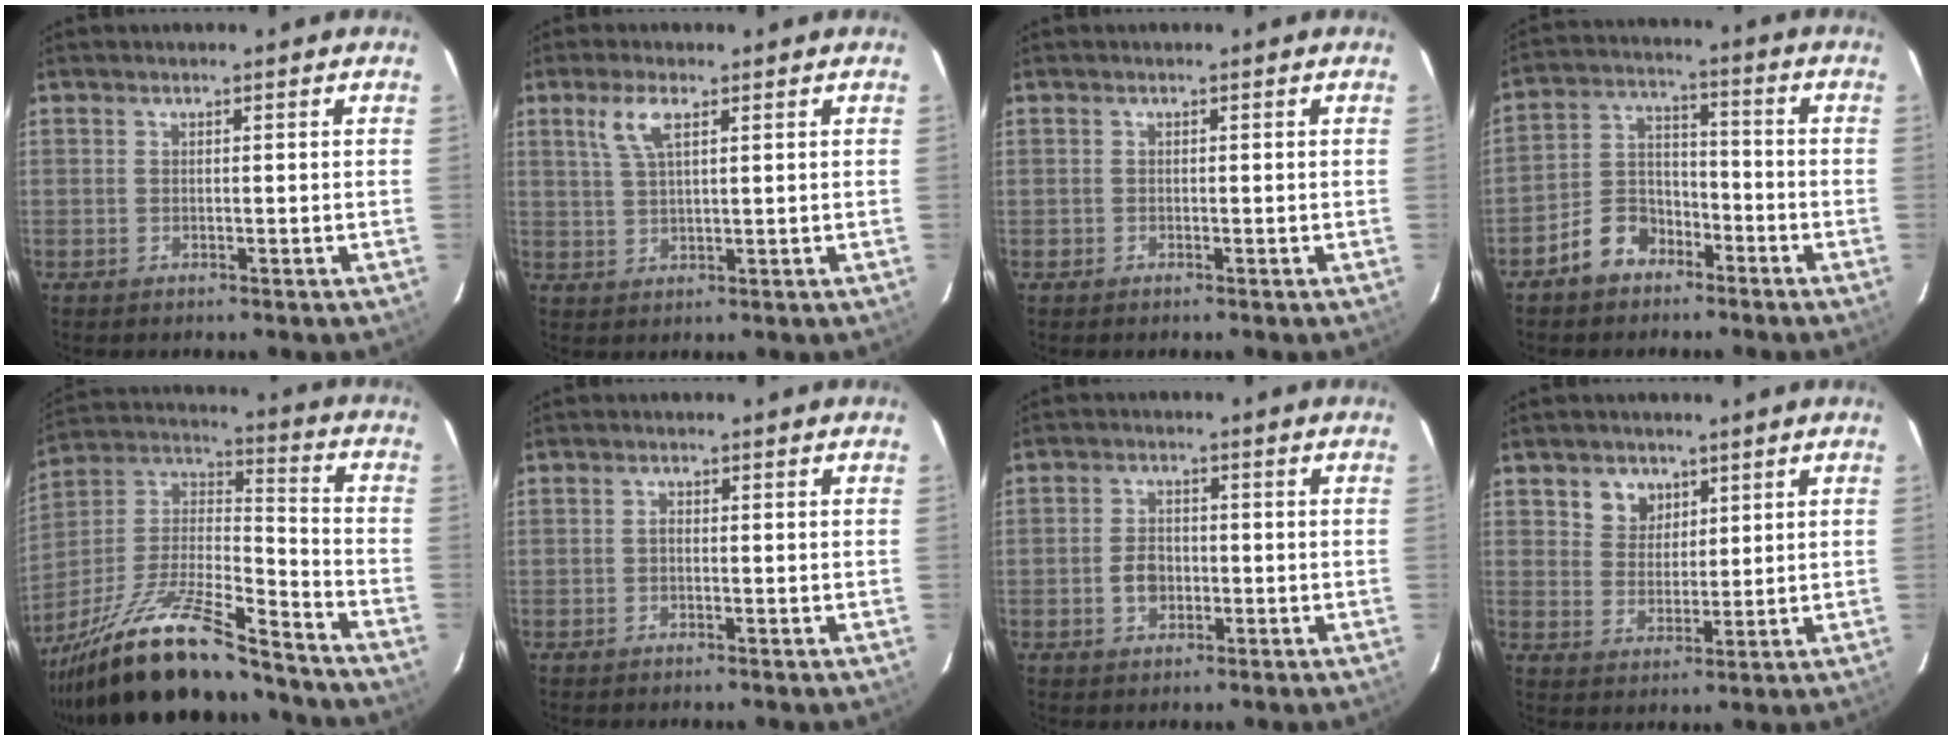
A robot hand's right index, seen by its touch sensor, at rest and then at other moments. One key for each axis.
{"total": 4.9, "fx": 2.4, "fy": 1.6, "fz": 4.0, "tx": -0.081, "ty": 0.006, "tz": 0.051}
{"total": 0.7, "fx": -0.4, "fy": 0.6, "fz": -0.1, "tx": 0.000, "ty": 0.003, "tz": -0.006}
{"total": 8.4, "fx": -5.6, "fy": 5.4, "fz": 3.2, "tx": -0.072, "ty": 0.028, "tz": -0.095}
{"total": 26.0, "fx": -20.2, "fy": 6.1, "fz": 15.1, "tx": -0.292, "ty": -0.017, "tz": -0.329}
{"total": 0.7, "fx": -0.3, "fy": 0.5, "fz": 0.4, "tx": -0.005, "ty": 0.004, "tz": -0.007}
{"total": 4.2, "fx": -1.0, "fy": 3.2, "fz": 2.5, "tx": -0.049, "ty": 0.006, "tz": -0.014}
{"total": 5.5, "fx": 3.0, "fy": 4.4, "fz": 1.4, "tx": -0.018, "ty": 0.012, "tz": 0.060}